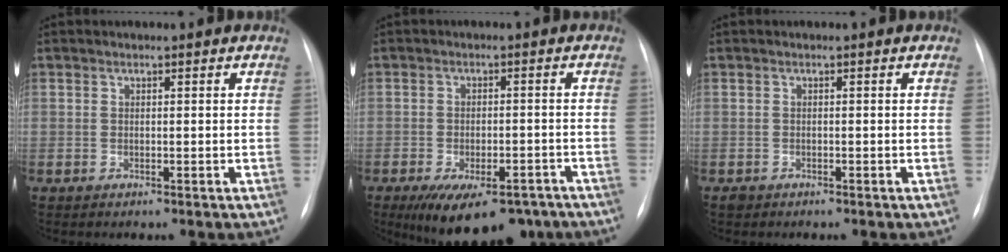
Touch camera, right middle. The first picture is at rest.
{"total": 13.2, "force": [-9.3, 5.7, 7.3], "torque": [-0.111, -0.005, -0.126]}
{"total": 0.7, "force": [-0.5, 0.5, 0.2], "torque": [-0.004, 0.001, -0.008]}